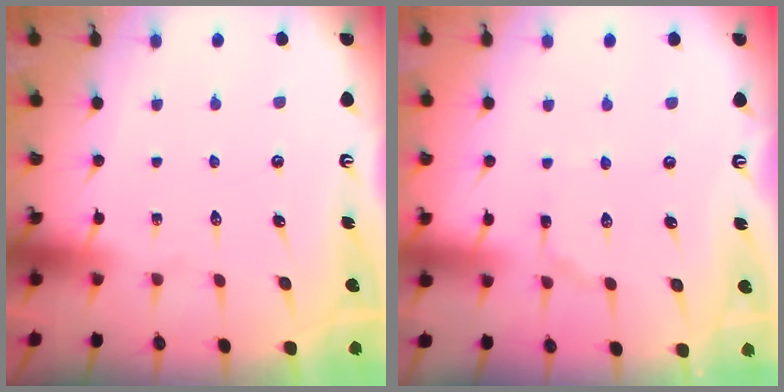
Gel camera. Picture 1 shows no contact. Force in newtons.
{"total": 3.0, "press": 2.9, "slide": 0.3}